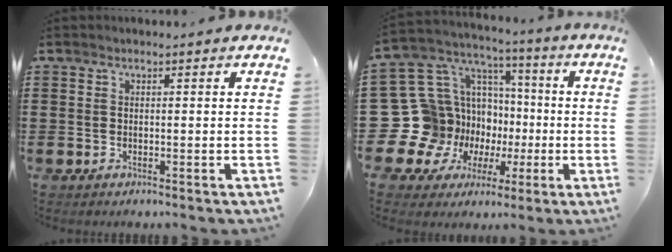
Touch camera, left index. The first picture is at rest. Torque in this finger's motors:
{"motor_torque": [1.20, 0.94, 0.40, -0.01]}